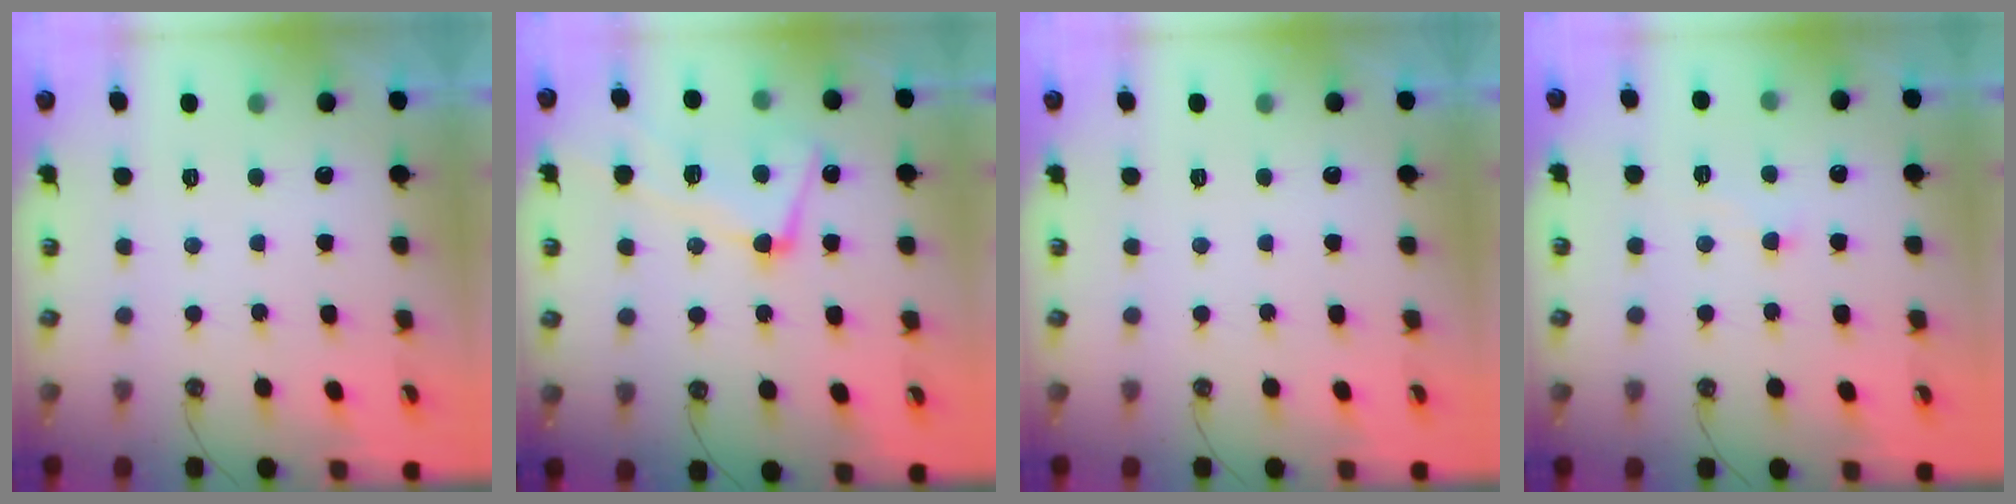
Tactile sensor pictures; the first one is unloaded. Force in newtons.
{"total": 6.9, "press": 6.7, "slide": 1.5}
{"total": 0.0}
{"total": 1.7, "press": 1.7, "slide": 0.2}